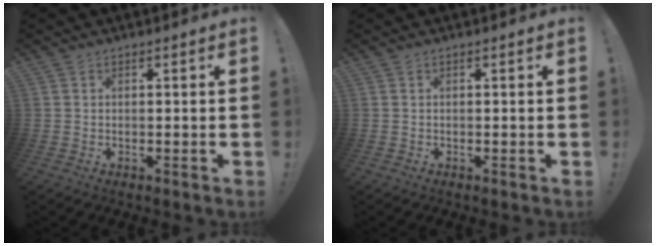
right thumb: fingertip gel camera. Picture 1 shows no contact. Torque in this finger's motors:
{"motor_torque": [-0.14, 0.14, -0.11, 0.11, 0.00]}